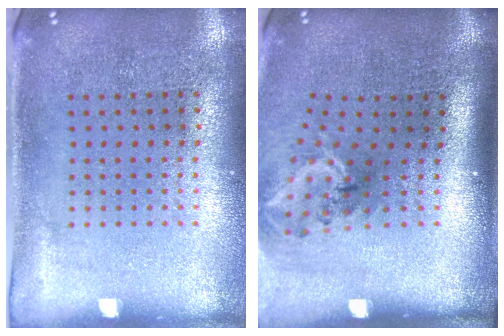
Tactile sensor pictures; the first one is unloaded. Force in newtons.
{"total": 2.0, "press": 1.4, "slide": 1.5}